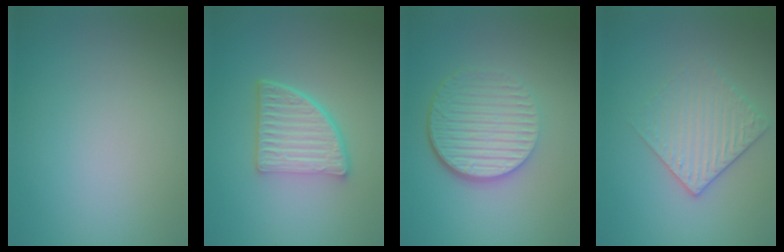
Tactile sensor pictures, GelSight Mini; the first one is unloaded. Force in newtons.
{"total": 5.2, "press": 3.6, "slide": 3.7}
{"total": 5.8, "press": 4.1, "slide": 4.2}
{"total": 3.0, "press": 2.7, "slide": 1.3}